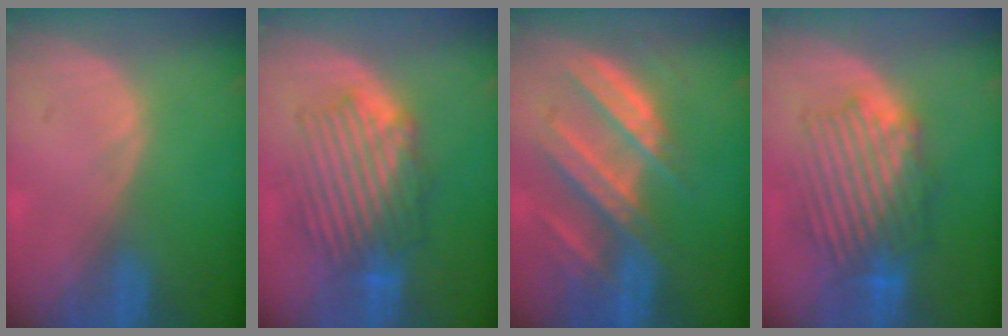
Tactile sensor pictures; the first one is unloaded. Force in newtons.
{"total": 8.5, "press": 8.3, "slide": 1.9}
{"total": 9.6, "press": 8.5, "slide": 4.4}
{"total": 8.9, "press": 8.6, "slide": 2.3}